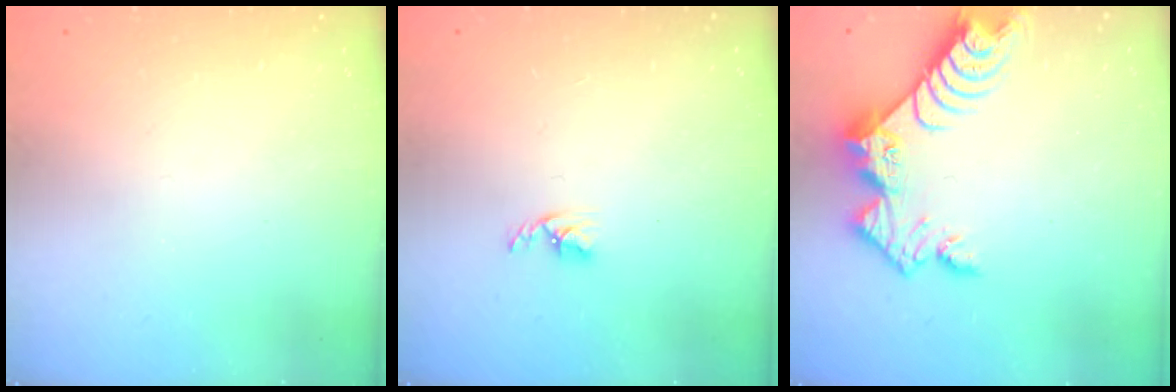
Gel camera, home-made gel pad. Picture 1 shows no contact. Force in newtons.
{"total": 2.7, "press": 2.7, "slide": 0.5}
{"total": 10.5, "press": 10.4, "slide": 0.8}